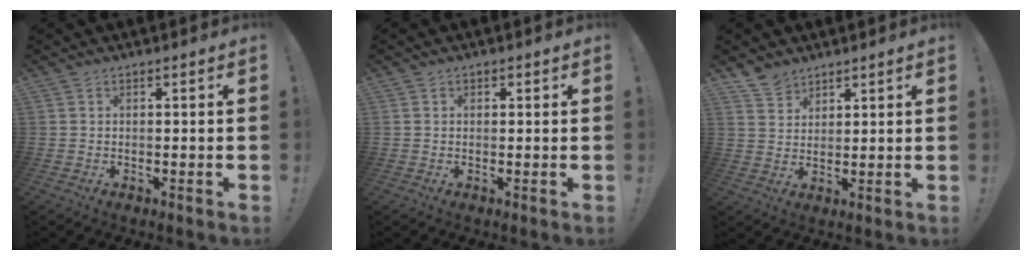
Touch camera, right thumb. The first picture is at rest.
{"total": 0.8, "force": [0.4, 0.6, 0.2], "torque": [0.004, -0.002, 0.006]}
{"total": 5.9, "force": [4.7, 3.4, 0.6], "torque": [-0.013, -0.033, 0.092]}